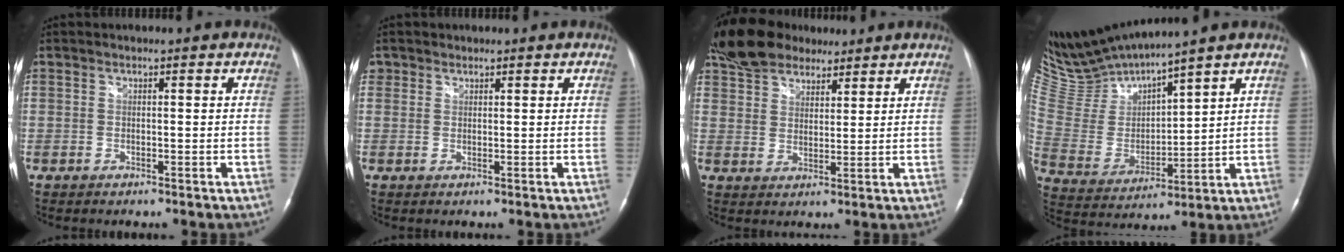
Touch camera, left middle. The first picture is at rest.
{"total": 1.8, "force": [1.0, 1.5, 0.1], "torque": [0.005, 0.002, 0.015]}
{"total": 11.7, "force": [9.5, 5.4, 4.1], "torque": [-0.084, 0.033, 0.171]}
{"total": 11.9, "force": [11.6, -0.9, 2.6], "torque": [-0.079, -0.005, 0.251]}